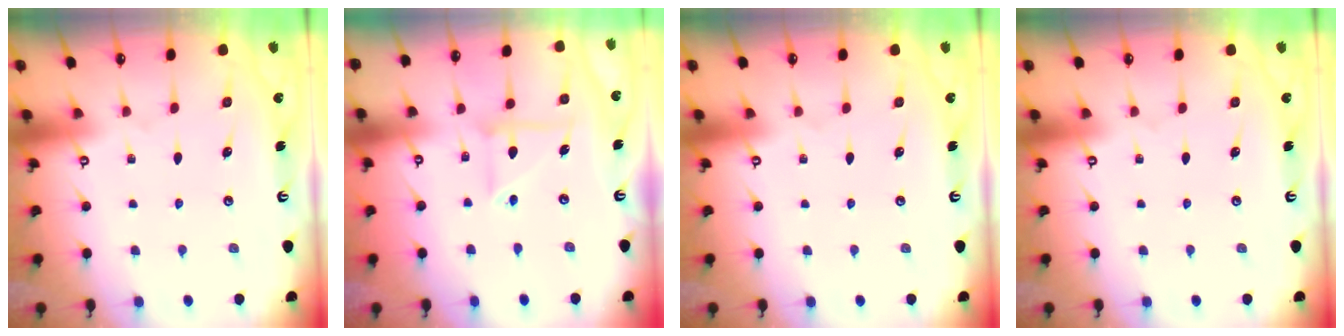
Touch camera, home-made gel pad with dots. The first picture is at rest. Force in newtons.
{"total": 7.3, "press": 7.2, "slide": 1.3}
{"total": 0.0}
{"total": 0.0}